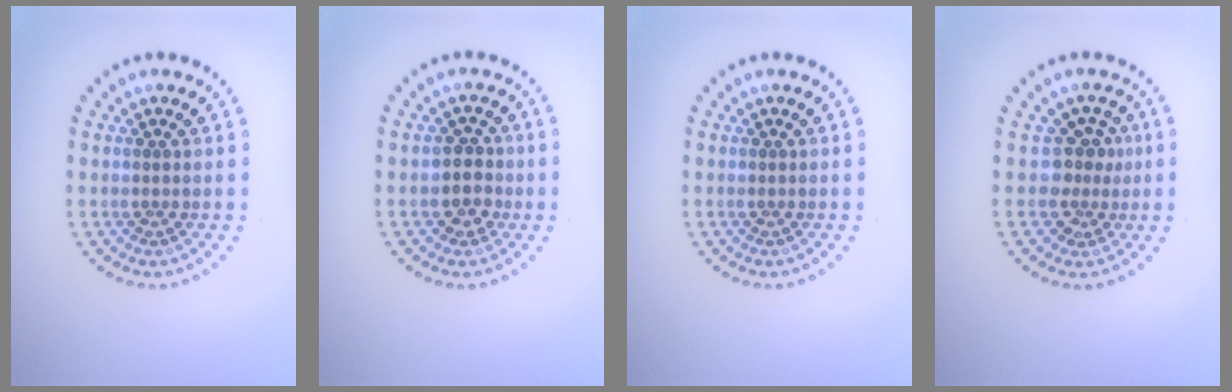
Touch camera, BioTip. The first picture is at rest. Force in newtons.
{"total": 2.4, "press": 2.2, "slide": 1.0}
{"total": 0.0}
{"total": 2.6, "press": 1.9, "slide": 1.7}